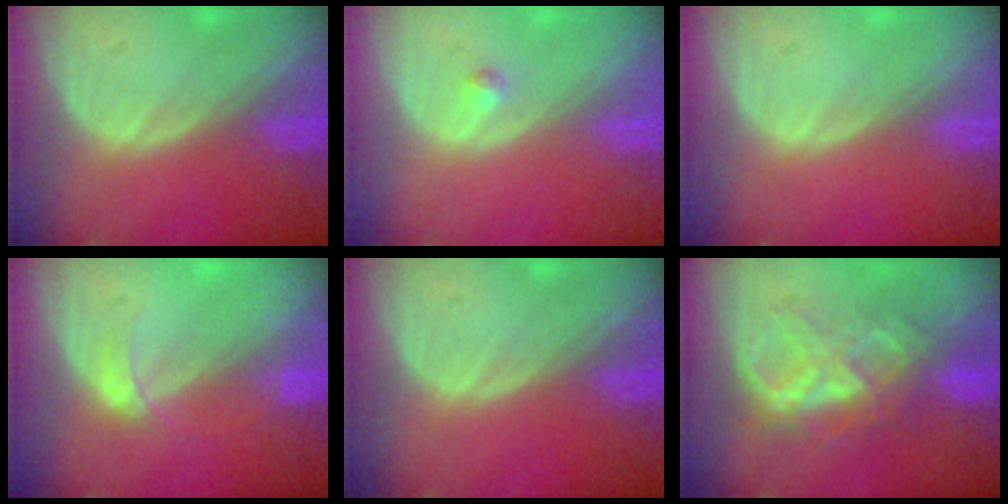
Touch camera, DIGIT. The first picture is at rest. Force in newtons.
{"total": 0.8, "press": 0.8, "slide": 0.1}
{"total": 0.0}
{"total": 2.1, "press": 2.1, "slide": 0.2}
{"total": 0.0}
{"total": 7.3, "press": 7.3, "slide": 0.3}